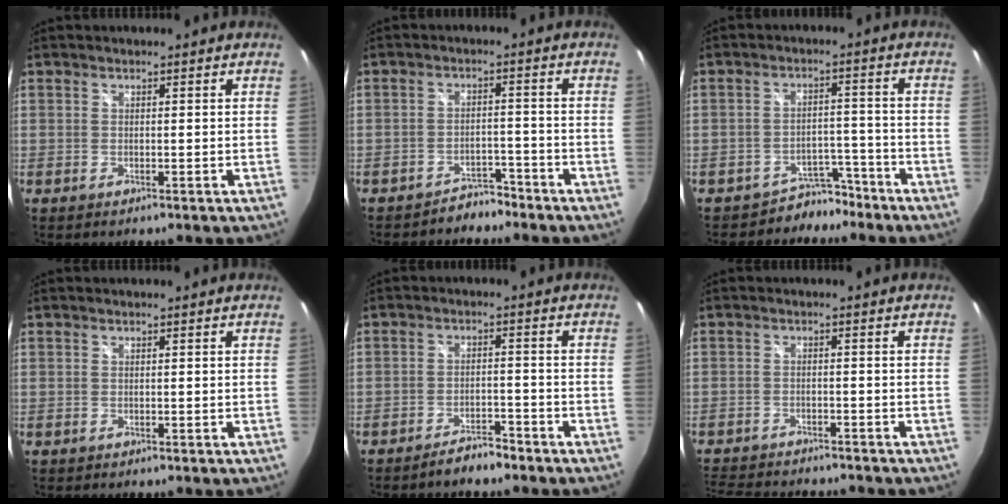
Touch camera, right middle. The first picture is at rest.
{"total": 4.2, "force": [-3.9, 1.6, 0.3], "torque": [-0.012, 0.009, -0.056]}
{"total": 5.6, "force": [-4.8, 3.0, 0.0], "torque": [0.002, 0.024, -0.071]}
{"total": 0.0}
{"total": 4.4, "force": [-3.9, 1.1, 1.6], "torque": [-0.044, 0.003, -0.060]}
{"total": 11.0, "force": [-9.9, 2.8, 3.8], "torque": [-0.098, -0.013, -0.157]}